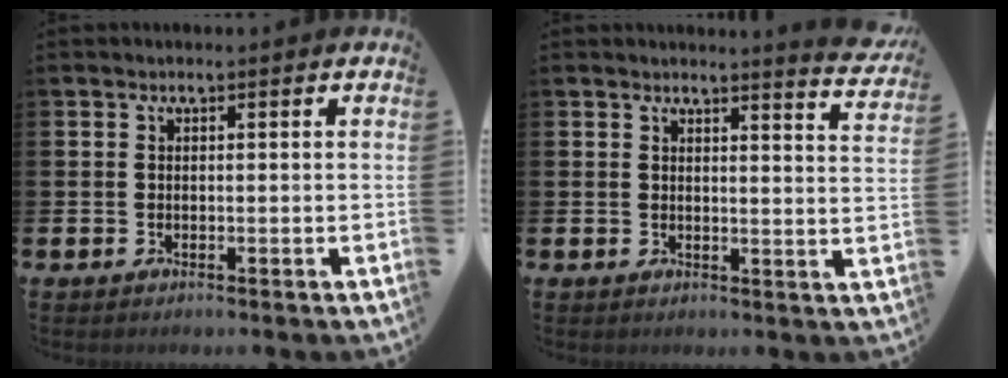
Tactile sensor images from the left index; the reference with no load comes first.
{"total": 3.3, "force": [3.3, -0.3, 0.6], "torque": [-0.001, -0.028, 0.054]}